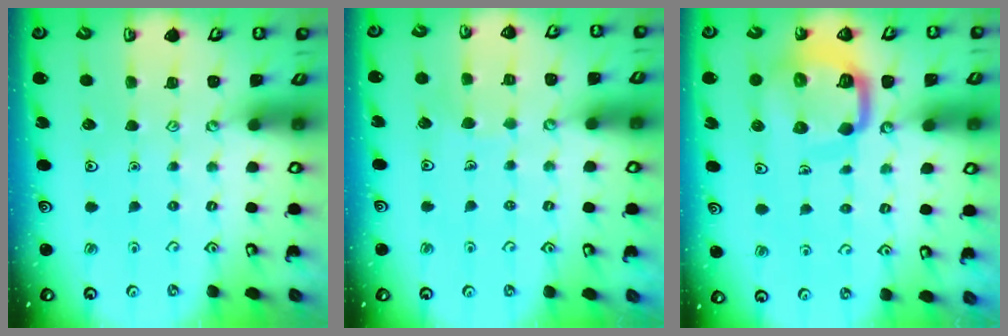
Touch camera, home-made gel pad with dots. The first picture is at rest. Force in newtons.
{"total": 3.2, "press": 3.2, "slide": 0.2}
{"total": 11.4, "press": 11.4, "slide": 1.2}